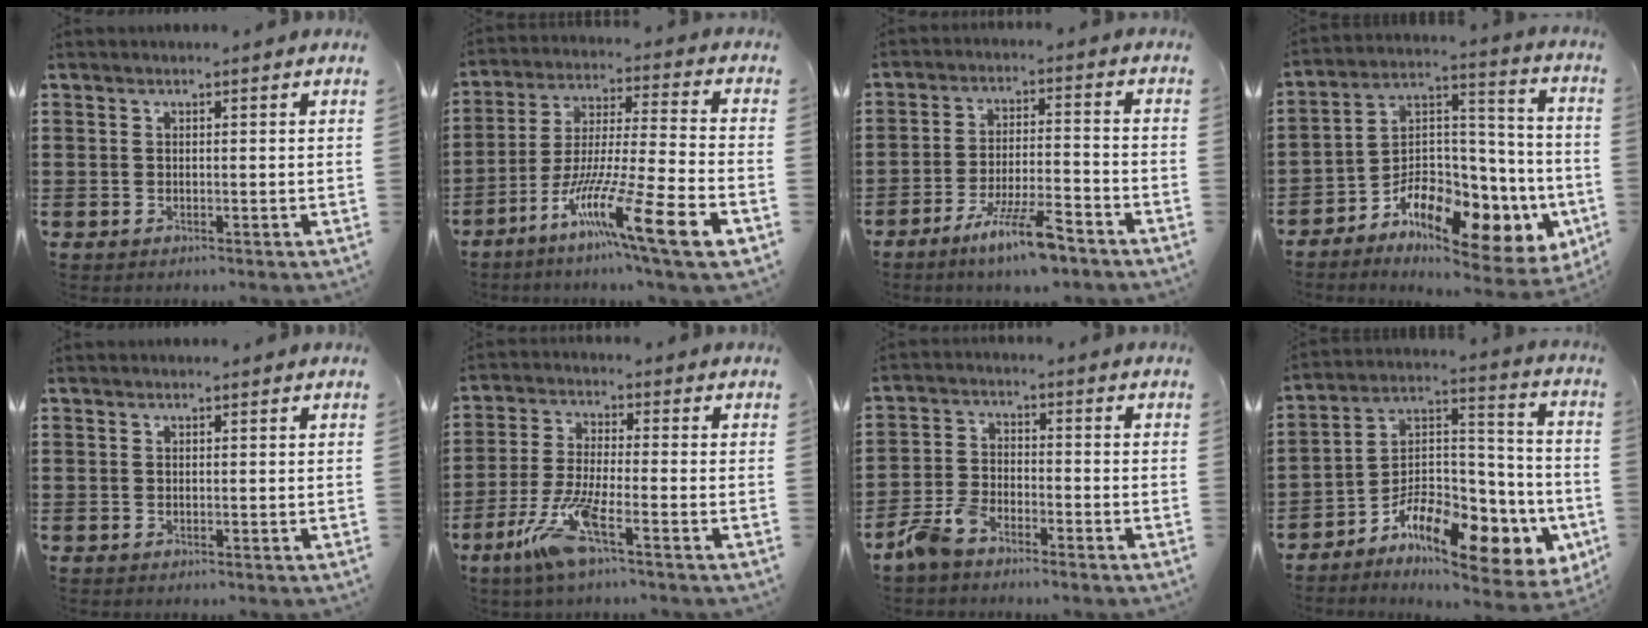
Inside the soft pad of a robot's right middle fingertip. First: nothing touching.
{"total": 14.0, "force": [-8.5, 0.2, 11.1], "torque": [-0.215, -0.012, -0.161]}
{"total": 8.3, "force": [-5.9, 1.2, 5.8], "torque": [-0.114, -0.004, -0.109]}
{"total": 9.3, "force": [-6.4, 4.8, 4.7], "torque": [-0.094, -0.003, -0.118]}
{"total": 0.0}
{"total": 9.0, "force": [-4.8, 1.6, 7.5], "torque": [-0.163, -0.010, -0.091]}
{"total": 5.1, "force": [-4.3, 1.6, 2.0], "torque": [-0.060, 0.006, -0.090]}
{"total": 11.1, "force": [-7.2, 4.5, 7.1], "torque": [-0.135, 0.002, -0.137]}